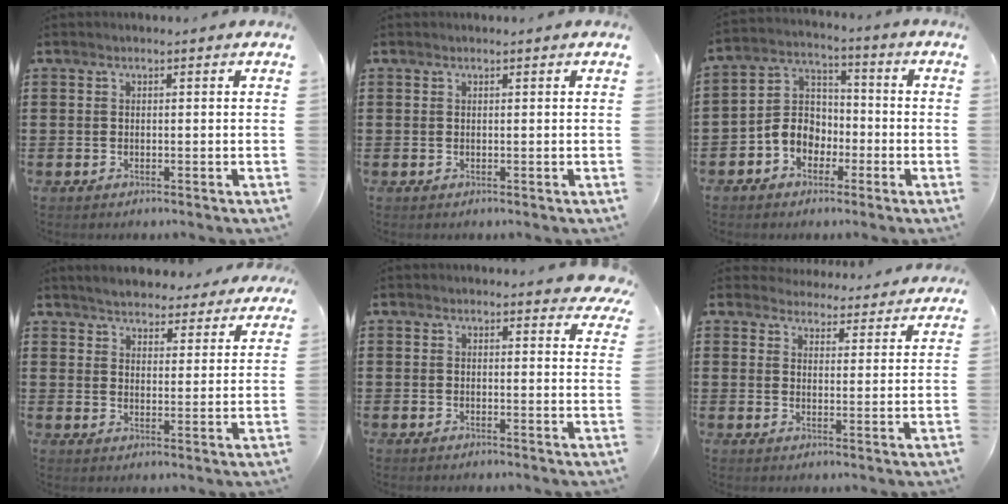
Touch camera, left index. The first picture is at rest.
{"total": 0.0}
{"total": 6.2, "force": [-3.0, 5.0, 2.2], "torque": [-0.071, 0.008, -0.066]}
{"total": 4.5, "force": [4.4, 0.5, 0.5], "torque": [-0.029, -0.018, 0.079]}
{"total": 2.1, "force": [1.9, 0.5, 0.7], "torque": [-0.004, -0.005, 0.033]}
{"total": 4.4, "force": [4.3, 0.5, 0.0], "torque": [-0.019, -0.022, 0.078]}